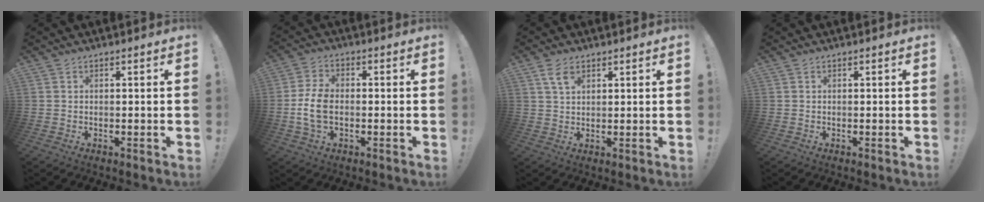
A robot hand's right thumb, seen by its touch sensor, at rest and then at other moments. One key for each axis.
{"total": 8.4, "fx": -1.1, "fy": 5.3, "fz": 6.4, "tx": -0.126, "ty": 0.001, "tz": -0.017}
{"total": 4.9, "fx": 2.7, "fy": 2.6, "fz": 3.0, "tx": -0.051, "ty": -0.008, "tz": 0.050}
{"total": 0.0}